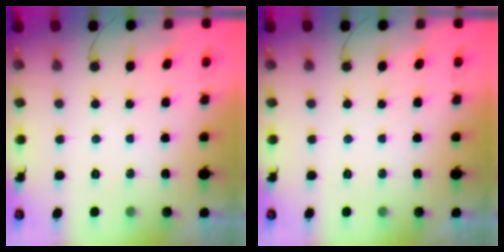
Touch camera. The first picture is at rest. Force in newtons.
{"total": 0.0}